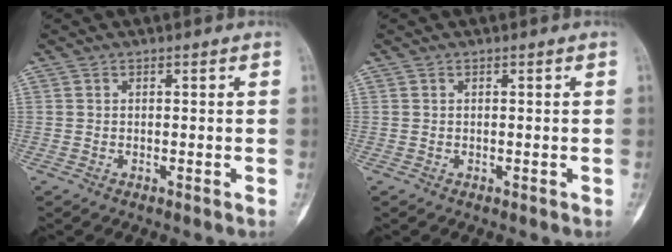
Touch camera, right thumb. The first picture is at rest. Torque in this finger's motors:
{"motor_torque": [0.10, -0.11, 0.32, -0.12, 0.03]}